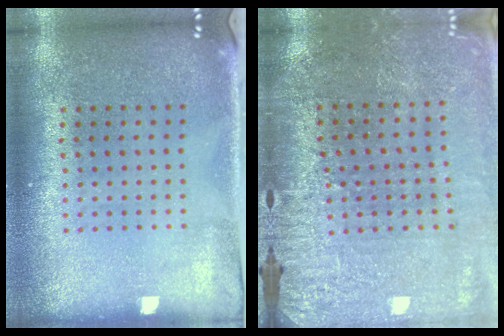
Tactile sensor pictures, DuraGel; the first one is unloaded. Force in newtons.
{"total": 3.0, "press": 3.0, "slide": 0.3}